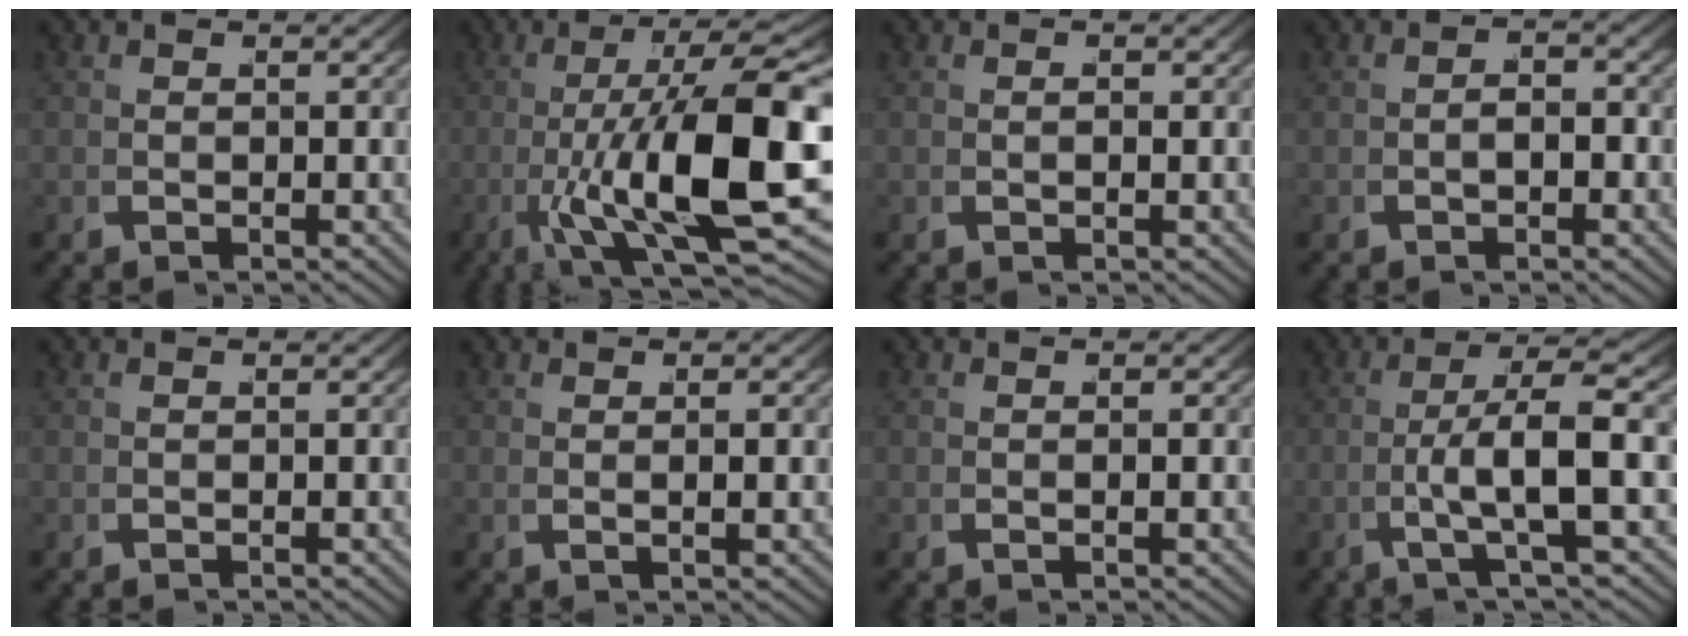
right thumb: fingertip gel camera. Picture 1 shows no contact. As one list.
[{"total": 15.5, "force": [-1.8, 6.1, 14.2], "torque": [-0.276, -0.045, 0.008]}, {"total": 0.6, "force": [0.0, 0.3, 0.5], "torque": [-0.009, 0.002, 0.000]}, {"total": 1.5, "force": [-0.6, 0.8, 1.2], "torque": [-0.016, 0.002, -0.012]}, {"total": 0.0}, {"total": 1.3, "force": [0.5, 0.0, 1.2], "torque": [-0.024, 0.003, 0.010]}, {"total": 0.6, "force": [0.1, 0.1, 0.6], "torque": [-0.014, 0.002, 0.002]}, {"total": 8.1, "force": [-0.4, 2.0, 7.8], "torque": [-0.150, -0.007, 0.002]}]